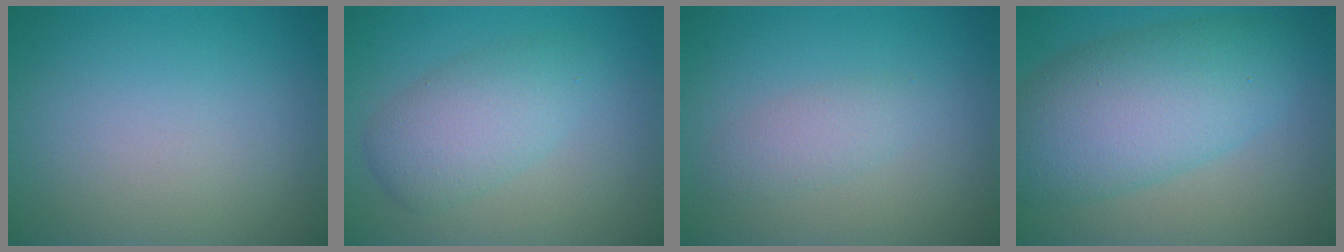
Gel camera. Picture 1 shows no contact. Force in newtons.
{"total": 4.2, "press": 4.2, "slide": 0.1}
{"total": 1.8, "press": 1.8, "slide": 0.0}
{"total": 8.7, "press": 8.6, "slide": 0.2}